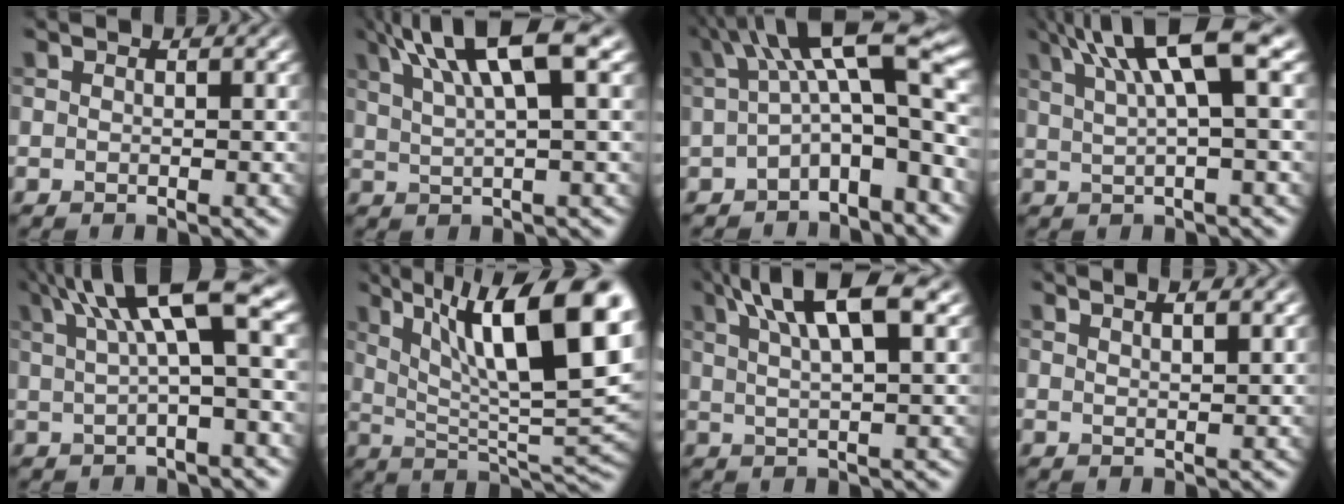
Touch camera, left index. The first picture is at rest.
{"total": 8.3, "force": [4.1, 2.0, 6.9], "torque": [-0.113, 0.018, 0.071]}
{"total": 9.7, "force": [0.3, 2.9, 9.2], "torque": [-0.137, 0.021, -0.012]}
{"total": 8.0, "force": [3.6, 1.8, 6.9], "torque": [-0.111, 0.023, 0.063]}
{"total": 8.3, "force": [2.9, 2.0, 7.5], "torque": [-0.118, 0.022, 0.045]}
{"total": 14.8, "force": [5.4, 4.3, 13.1], "torque": [-0.209, 0.002, 0.094]}
{"total": 9.6, "force": [5.0, 2.8, 7.7], "torque": [-0.109, 0.029, 0.057]}
{"total": 3.1, "force": [2.1, 1.0, 2.0], "torque": [0.002, 0.013, 0.004]}